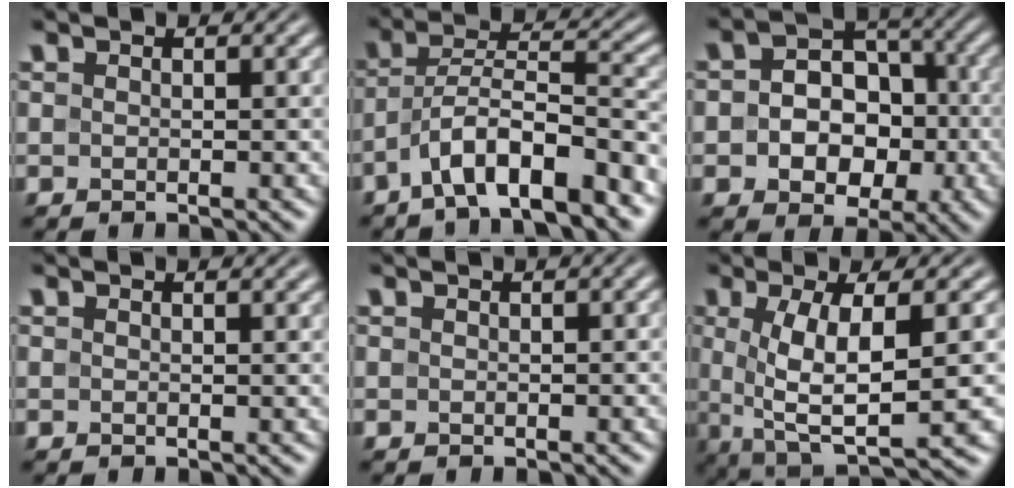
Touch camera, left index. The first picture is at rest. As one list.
[{"total": 8.4, "force": [-5.4, 2.1, 6.0], "torque": [-0.099, 0.015, -0.096]}, {"total": 7.9, "force": [-1.4, 5.9, 4.9], "torque": [-0.048, -0.001, -0.032]}, {"total": 1.2, "force": [1.0, 0.4, 0.6], "torque": [-0.003, 0.002, 0.007]}, {"total": 1.1, "force": [0.6, 0.3, 1.0], "torque": [-0.014, 0.004, 0.002]}, {"total": 8.1, "force": [0.1, 2.2, 7.8], "torque": [-0.141, -0.005, 0.003]}]